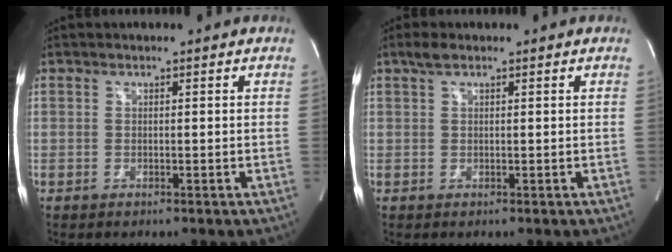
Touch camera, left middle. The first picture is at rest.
{"total": 1.7, "force": [1.2, 0.3, 1.1], "torque": [-0.030, 0.012, 0.025]}